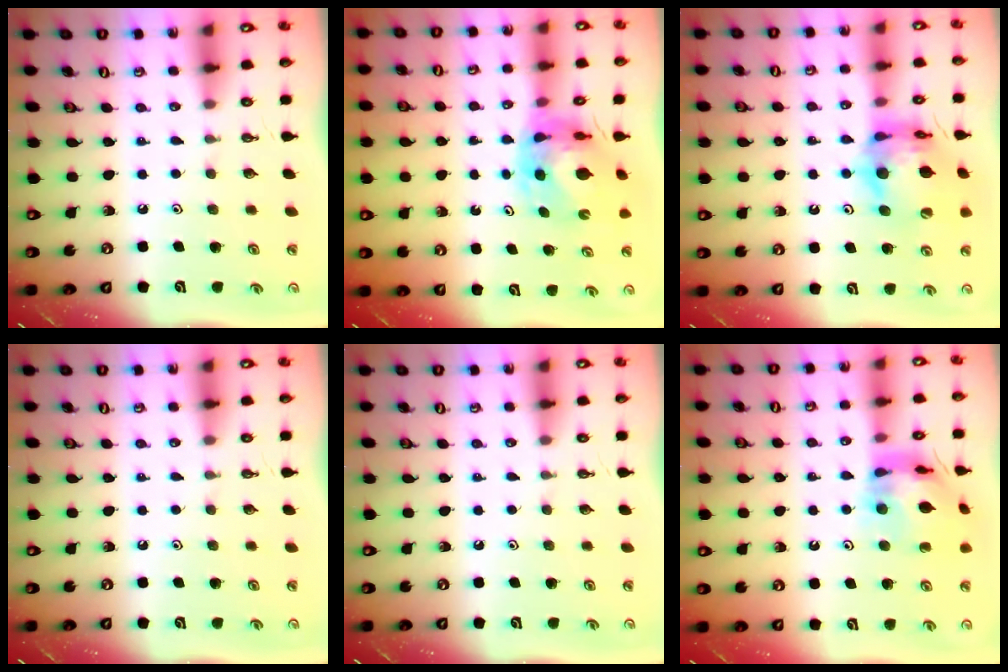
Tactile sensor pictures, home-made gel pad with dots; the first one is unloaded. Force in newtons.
{"total": 10.0, "press": 9.9, "slide": 1.2}
{"total": 15.9, "press": 15.8, "slide": 1.7}
{"total": 0.0}
{"total": 0.0}
{"total": 13.6, "press": 13.6, "slide": 1.3}